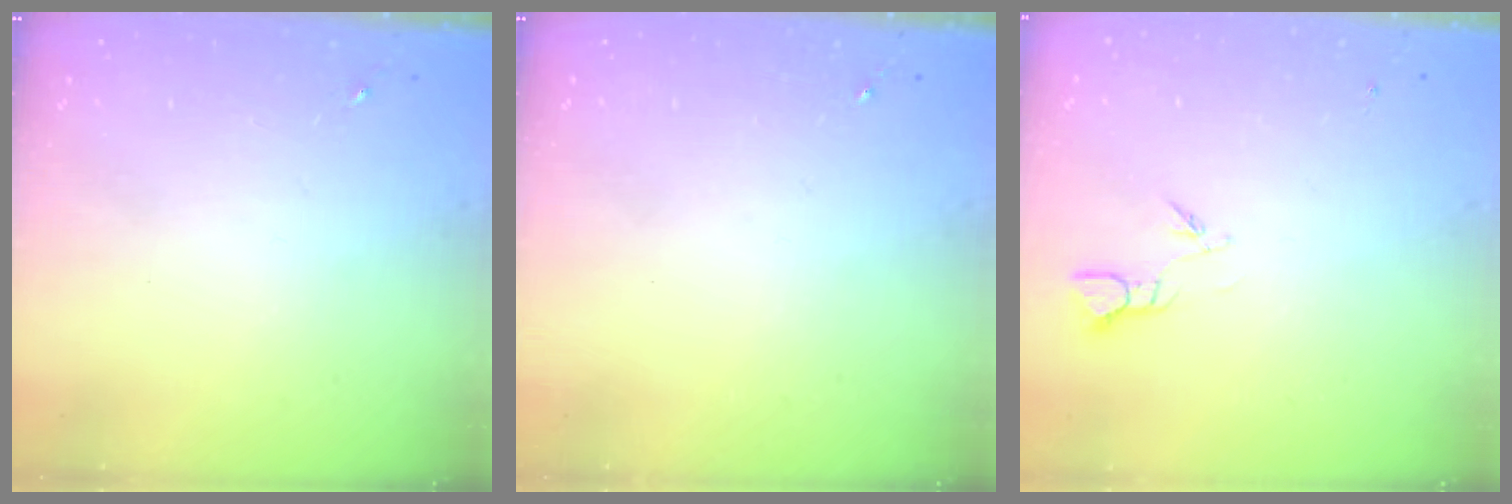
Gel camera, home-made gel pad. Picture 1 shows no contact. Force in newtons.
{"total": 0.0}
{"total": 2.7, "press": 2.7, "slide": 0.3}